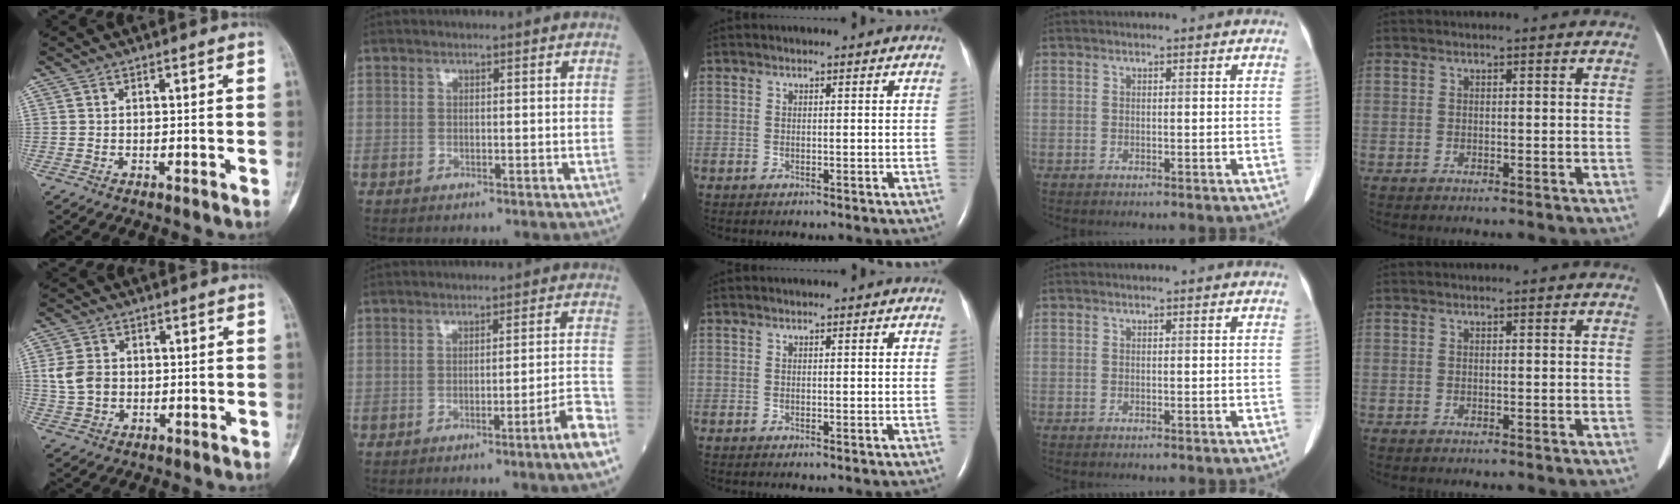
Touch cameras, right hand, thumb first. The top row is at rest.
{"thumb": {"total": 6.1, "force": [0.4, 4.9, 3.6], "torque": [-0.060, 0.004, 0.012]}, "index": {"total": 5.7, "force": [-3.4, -0.9, 4.5], "torque": [-0.048, 0.004, -0.050]}}